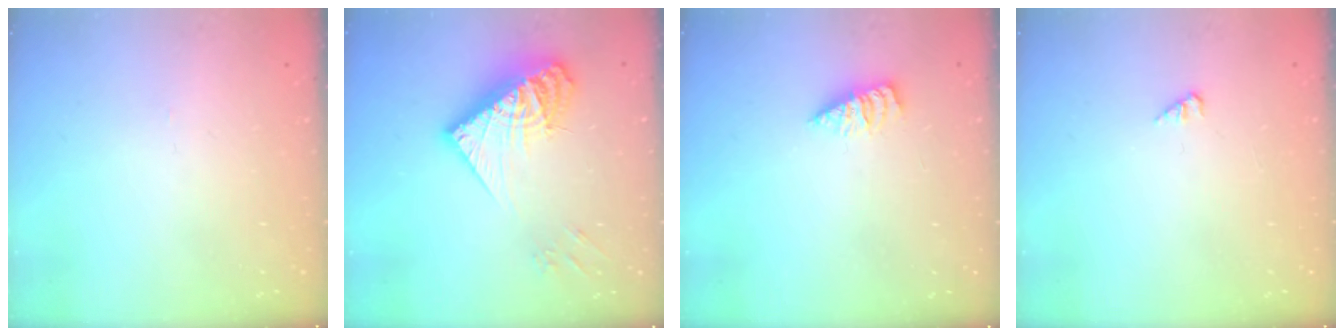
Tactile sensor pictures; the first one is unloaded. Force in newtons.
{"total": 17.9, "press": 17.8, "slide": 1.8}
{"total": 2.1, "press": 2.0, "slide": 0.3}
{"total": 1.6, "press": 1.6, "slide": 0.2}